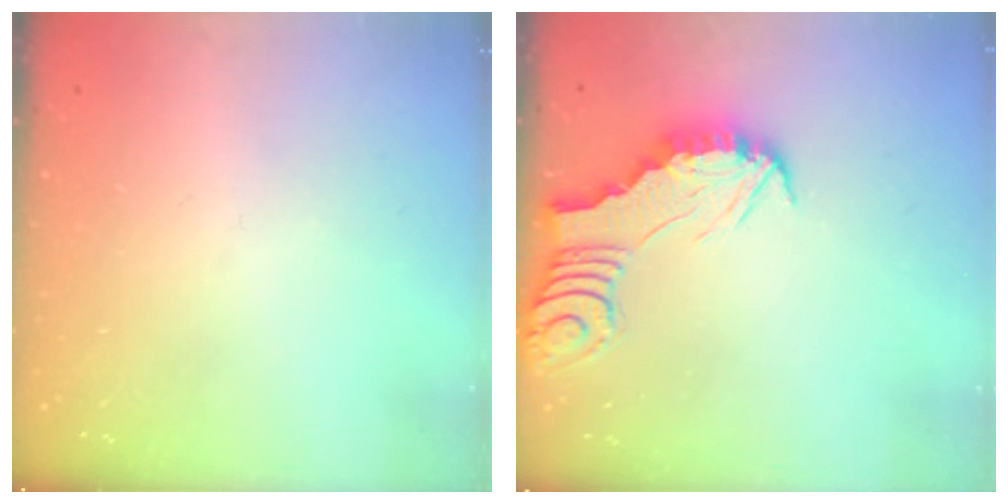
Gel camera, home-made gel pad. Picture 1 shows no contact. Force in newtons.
{"total": 2.5, "press": 2.5, "slide": 0.2}